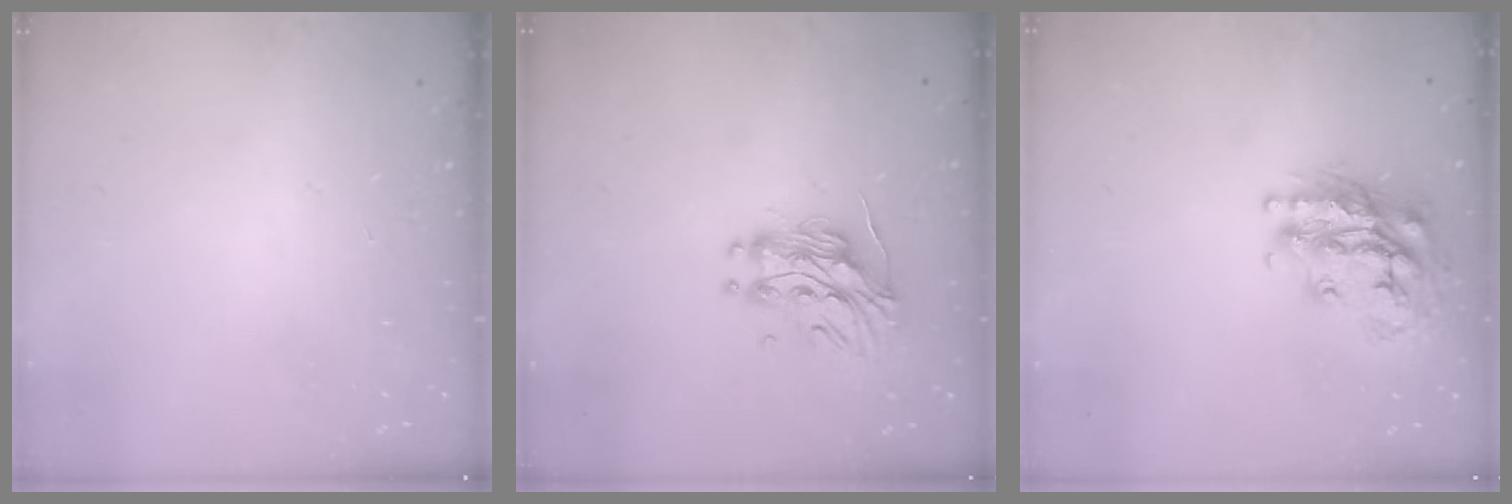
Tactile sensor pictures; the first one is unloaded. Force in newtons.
{"total": 14.0, "press": 13.9, "slide": 0.8}
{"total": 19.3, "press": 19.3, "slide": 1.4}